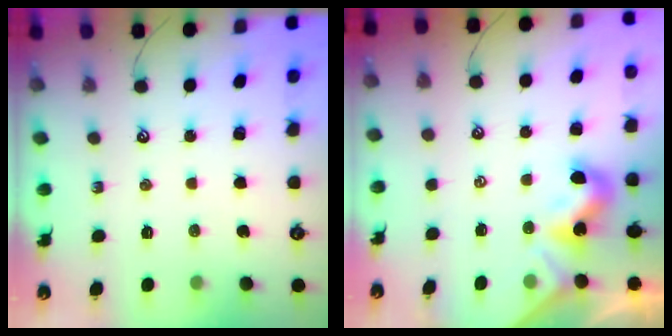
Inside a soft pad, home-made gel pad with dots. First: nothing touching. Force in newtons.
{"total": 1.8, "press": 1.8, "slide": 0.5}